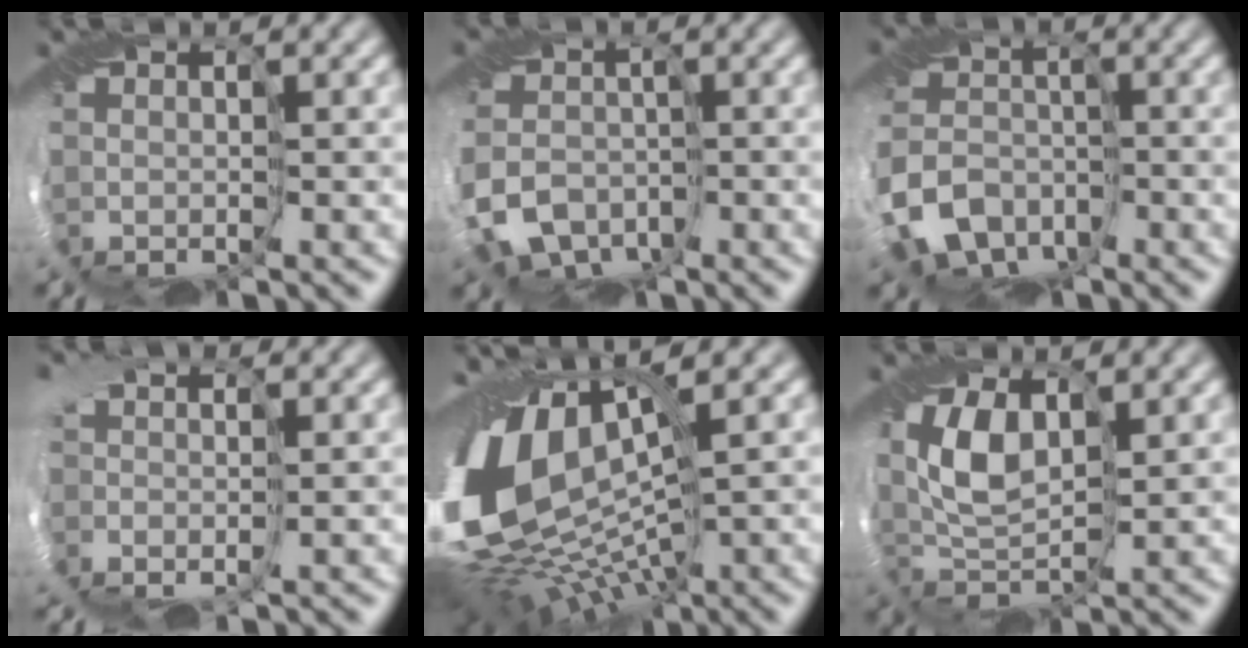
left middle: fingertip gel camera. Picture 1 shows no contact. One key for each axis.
{"total": 5.6, "fx": -3.3, "fy": 3.9, "fz": 2.3, "tx": -0.042, "ty": -0.007, "tz": -0.067}
{"total": 7.5, "fx": -4.7, "fy": 5.0, "fz": 3.1, "tx": -0.061, "ty": -0.012, "tz": -0.100}
{"total": 2.5, "fx": -0.5, "fy": 1.6, "fz": 1.9, "tx": -0.027, "ty": 0.004, "tz": -0.016}
{"total": 17.0, "fx": -0.5, "fy": 9.4, "fz": 14.1, "tx": -0.278, "ty": -0.035, "tz": 0.016}
{"total": 4.7, "fx": 0.6, "fy": 2.7, "fz": 3.9, "tx": -0.089, "ty": 0.006, "tz": 0.009}